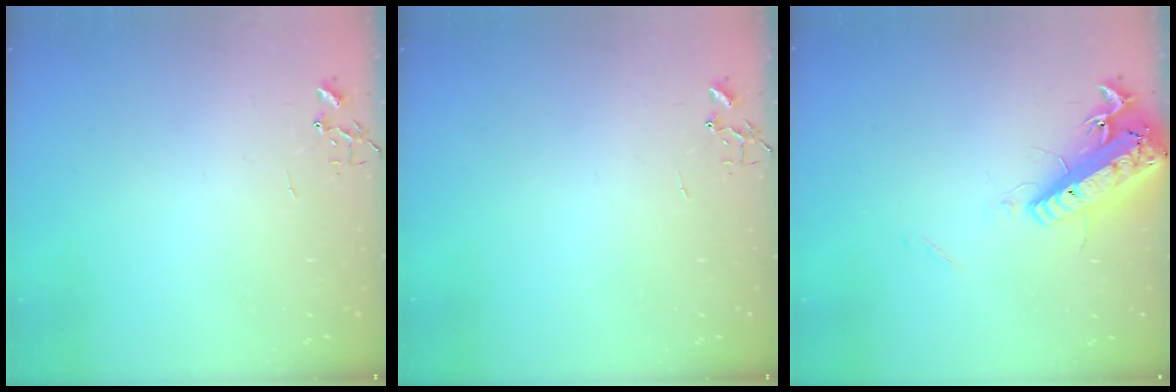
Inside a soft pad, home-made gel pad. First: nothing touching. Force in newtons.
{"total": 0.0}
{"total": 18.1, "press": 17.7, "slide": 3.9}